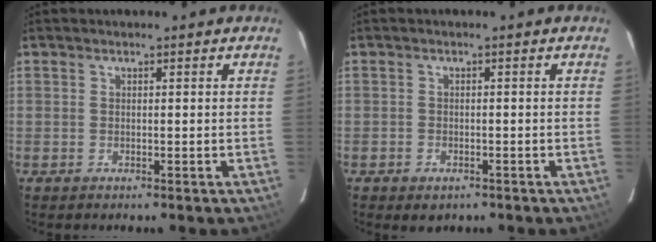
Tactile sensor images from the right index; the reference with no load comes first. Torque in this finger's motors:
{"motor_torque": [0.49, -0.40, 0.18, 0.01]}